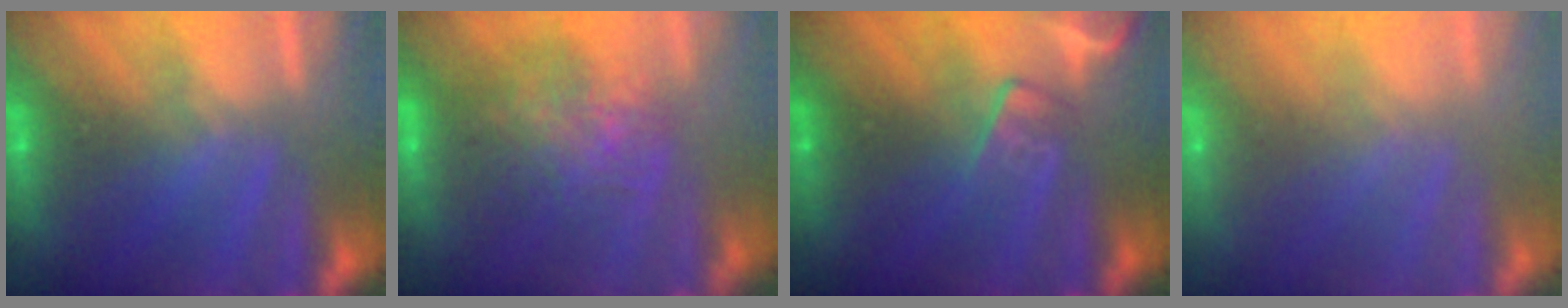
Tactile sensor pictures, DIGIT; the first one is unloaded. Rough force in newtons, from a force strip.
{"total": 8.7}
{"total": 2.4}
{"total": 8.0}